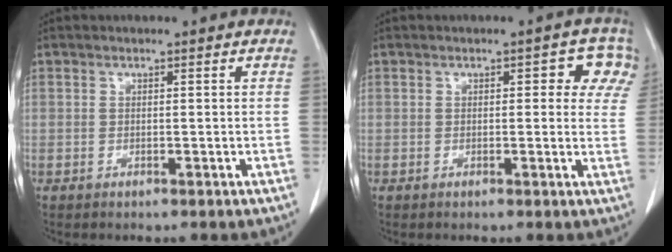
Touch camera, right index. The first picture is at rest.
{"total": 5.2, "force": [2.1, 2.8, 3.9], "torque": [-0.021, 0.018, 0.016]}